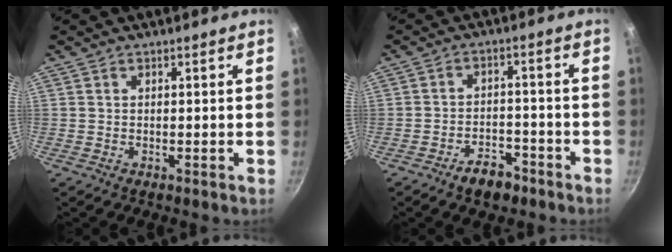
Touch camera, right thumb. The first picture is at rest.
{"total": 6.2, "force": [-4.3, 3.3, 3.0], "torque": [-0.032, 0.034, -0.065]}